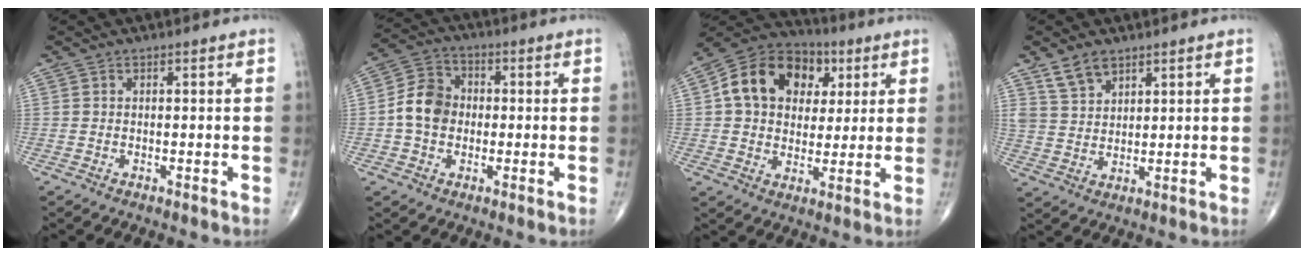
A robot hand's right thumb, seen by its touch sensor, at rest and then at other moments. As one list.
[{"total": 8.4, "force": [-0.6, 6.8, 4.8], "torque": [-0.073, 0.024, -0.024]}, {"total": 16.6, "force": [4.3, 12.6, 9.9], "torque": [-0.140, 0.010, 0.064]}, {"total": 5.5, "force": [3.9, 3.0, 2.5], "torque": [-0.035, -0.020, 0.083]}]